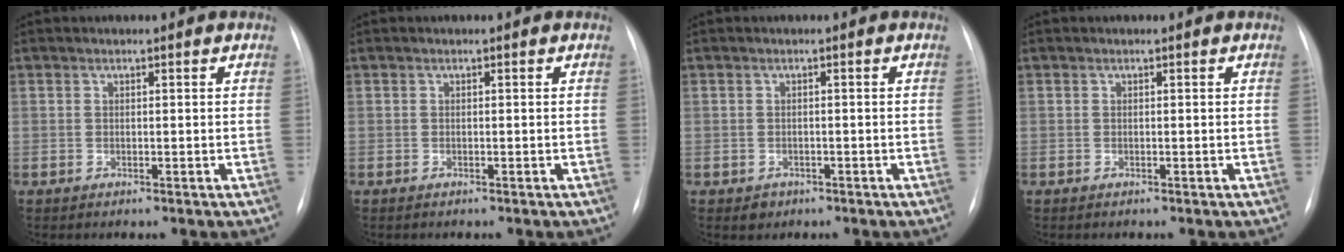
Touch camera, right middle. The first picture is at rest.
{"total": 0.0}
{"total": 1.4, "force": [-0.8, 1.2, 0.1], "torque": [-0.001, 0.004, -0.008]}
{"total": 0.0}